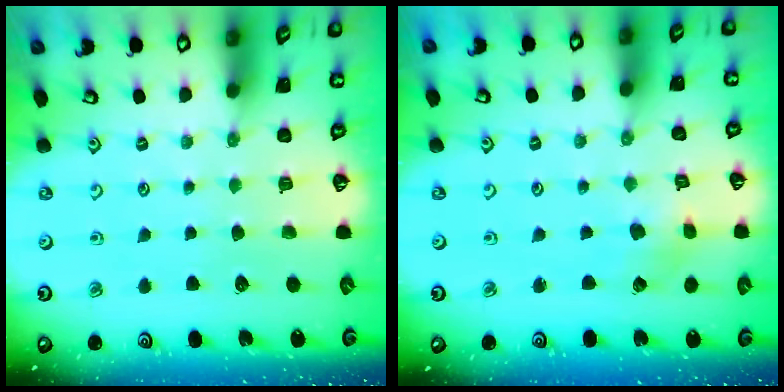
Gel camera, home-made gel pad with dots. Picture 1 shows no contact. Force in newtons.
{"total": 3.2, "press": 3.2, "slide": 0.4}